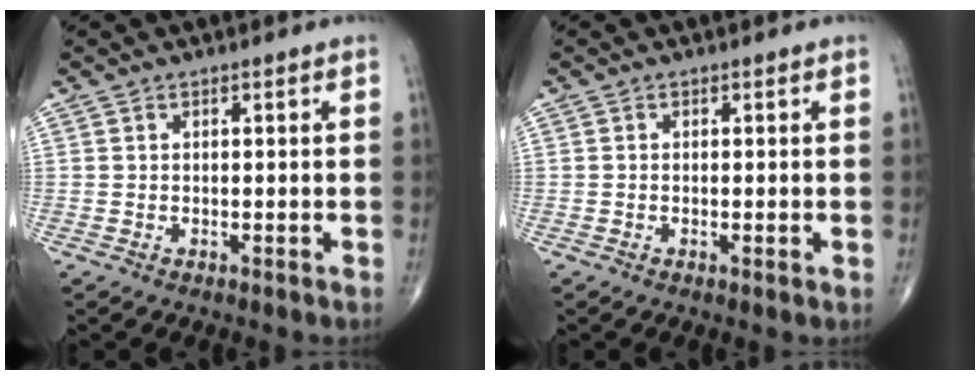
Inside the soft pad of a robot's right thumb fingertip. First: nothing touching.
{"total": 0.9, "force": [-0.2, 0.1, 0.9], "torque": [-0.018, -0.004, -0.003]}